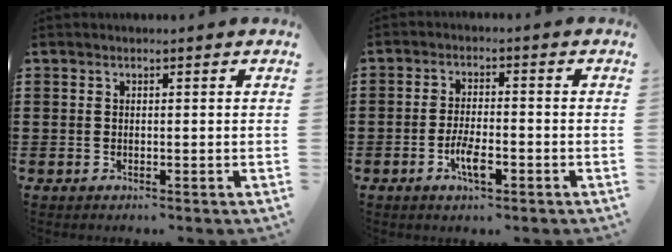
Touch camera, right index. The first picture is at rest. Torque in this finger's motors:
{"motor_torque": [1.65, 0.49, 0.37, 0.08]}